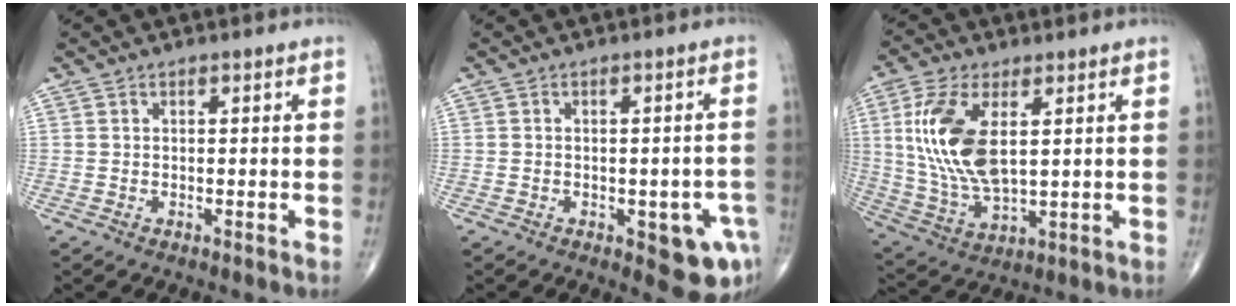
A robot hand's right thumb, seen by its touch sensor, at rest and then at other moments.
{"total": 6.5, "force": [-2.6, 2.7, 5.2], "torque": [-0.044, 0.006, -0.026]}
{"total": 15.3, "force": [3.3, 7.3, 13.1], "torque": [-0.276, -0.012, 0.074]}